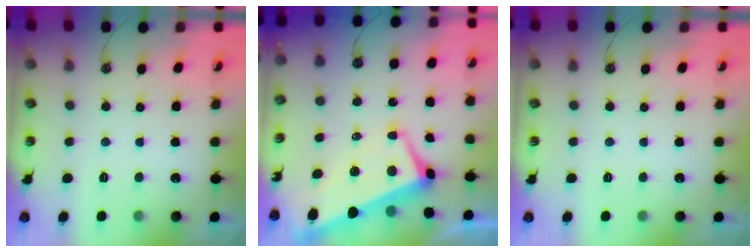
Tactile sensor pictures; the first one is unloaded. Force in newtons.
{"total": 1.8, "press": 1.1, "slide": 1.3}
{"total": 0.0}